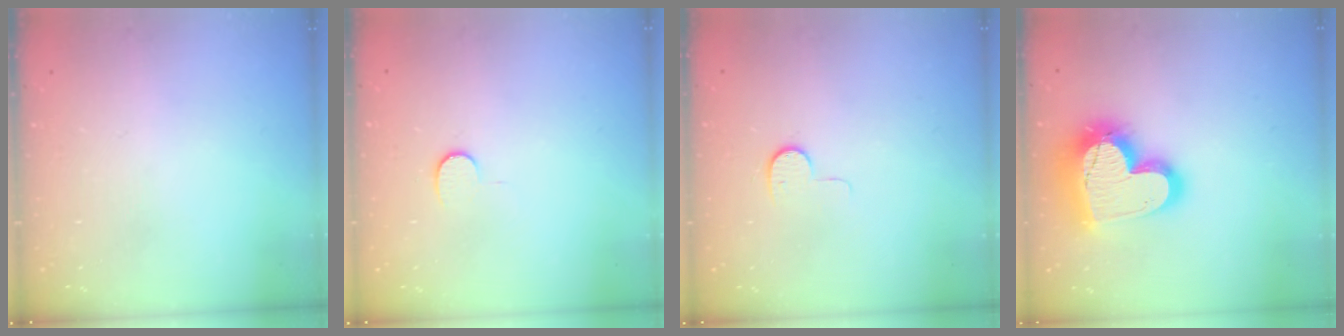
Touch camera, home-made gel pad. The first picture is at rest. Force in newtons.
{"total": 6.0, "press": 6.0, "slide": 0.5}
{"total": 6.8, "press": 6.8, "slide": 0.6}
{"total": 21.6, "press": 21.5, "slide": 1.7}